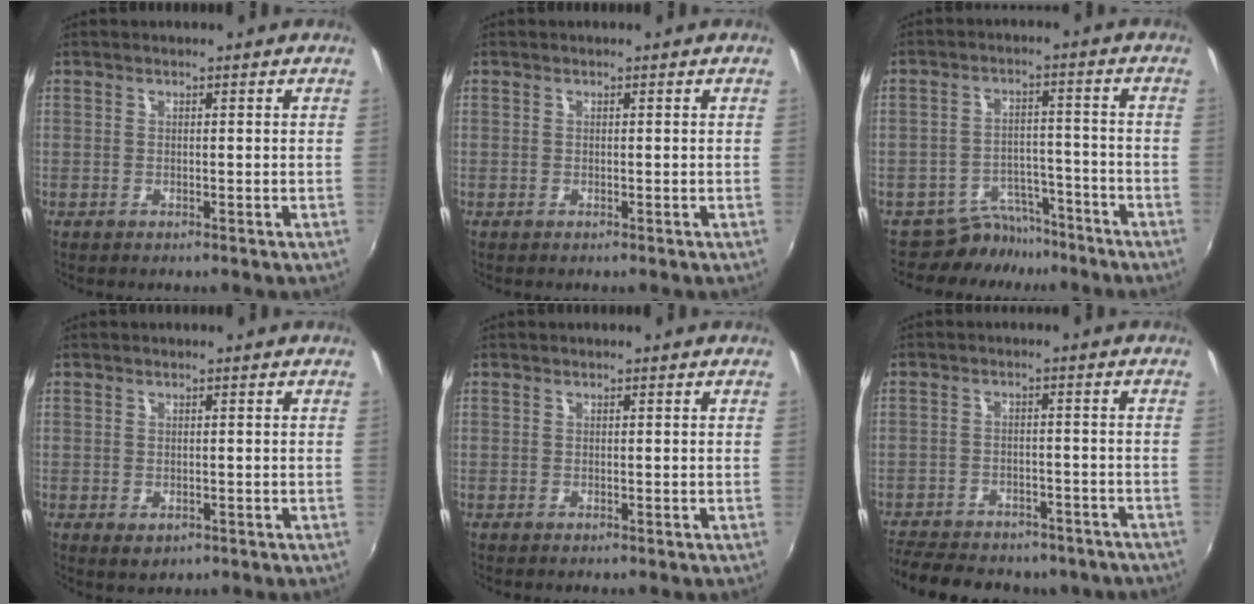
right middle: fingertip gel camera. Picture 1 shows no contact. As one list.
[{"total": 0.0}, {"total": 6.7, "force": [-6.0, 2.9, -0.6], "torque": [0.005, 0.026, -0.092]}, {"total": 1.6, "force": [-0.3, 1.3, 1.0], "torque": [-0.016, -0.004, 0.000]}, {"total": 0.0}, {"total": 19.5, "force": [-16.0, 8.0, 7.7], "torque": [-0.177, 0.001, -0.206]}]